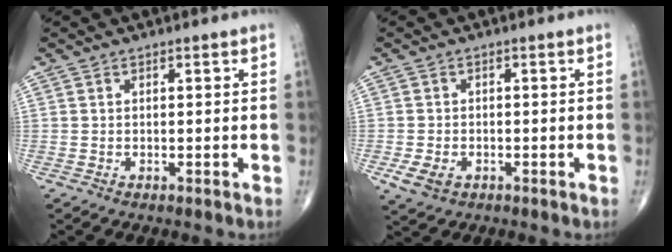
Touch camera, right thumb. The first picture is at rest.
{"total": 4.0, "force": [-1.5, 2.8, 2.4], "torque": [-0.047, 0.000, -0.021]}